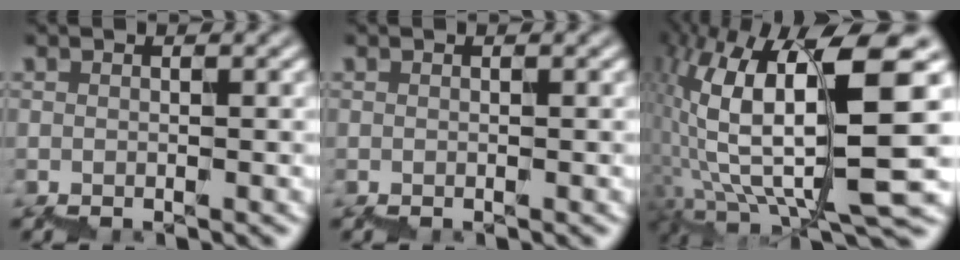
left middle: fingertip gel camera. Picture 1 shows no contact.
{"total": 0.0}
{"total": 13.1, "force": [3.6, 4.0, 11.9], "torque": [-0.237, 0.025, 0.086]}